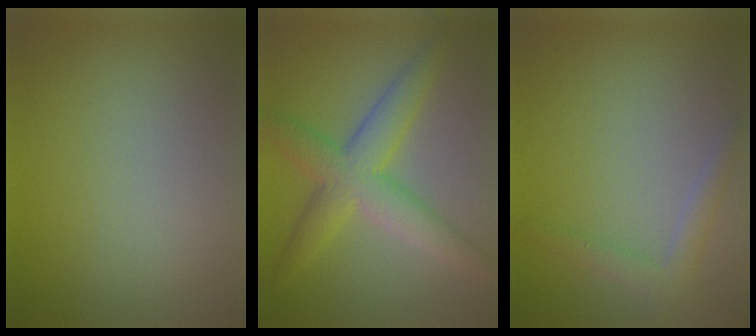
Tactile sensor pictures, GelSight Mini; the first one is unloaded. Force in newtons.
{"total": 5.8, "press": 5.8, "slide": 0.1}
{"total": 2.3, "press": 2.3, "slide": 0.1}